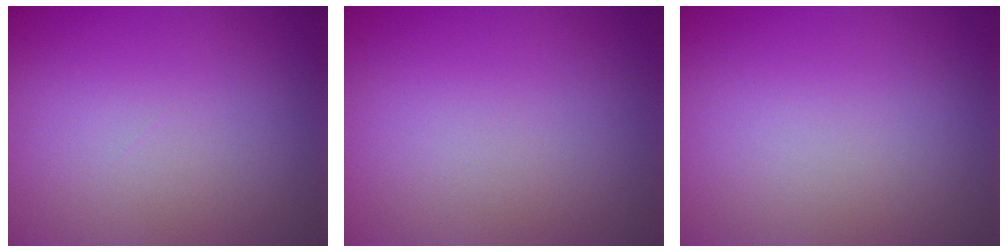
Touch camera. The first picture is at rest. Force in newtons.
{"total": 0.0}
{"total": 0.0}